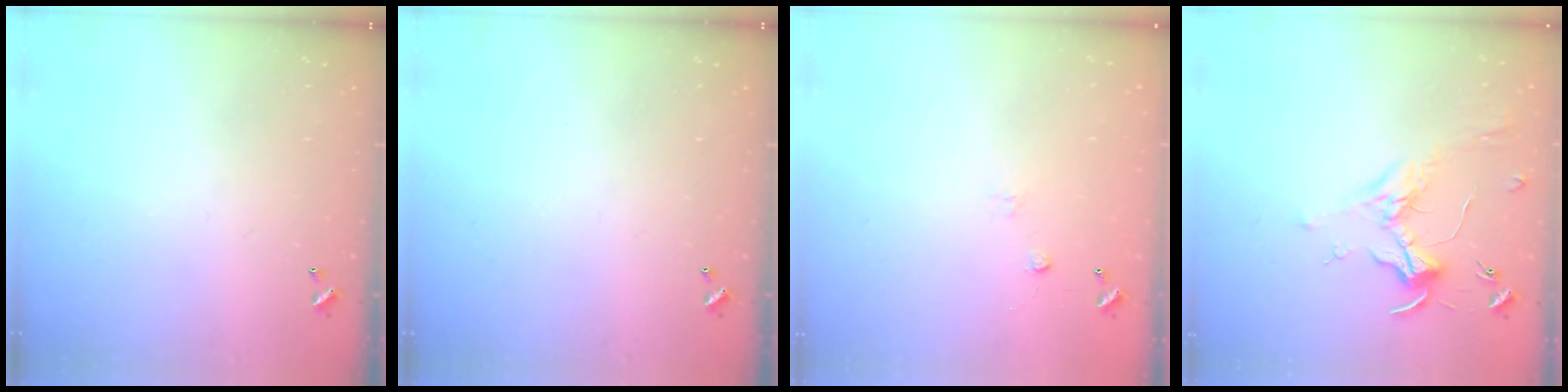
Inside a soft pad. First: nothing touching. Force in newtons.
{"total": 0.0}
{"total": 4.9, "press": 4.9, "slide": 0.7}
{"total": 1.7, "press": 1.5, "slide": 0.8}